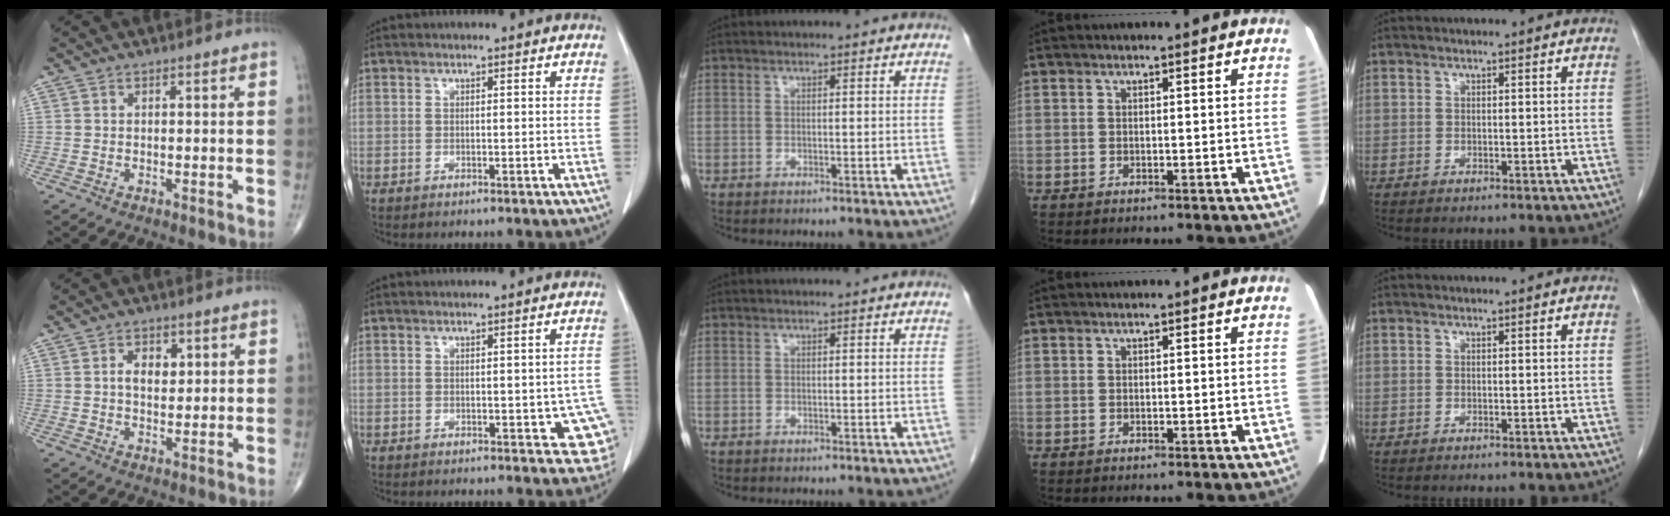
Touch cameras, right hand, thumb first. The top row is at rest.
{"thumb": {"total": 4.5, "force": [1.0, 3.0, 3.2], "torque": [-0.033, -0.003, 0.014]}, "index": {"total": 6.1, "force": [-1.4, 2.6, 5.3], "torque": [-0.040, 0.008, -0.013]}}